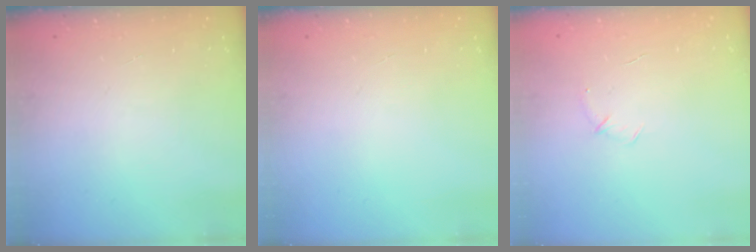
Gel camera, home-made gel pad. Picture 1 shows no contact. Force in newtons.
{"total": 0.0}
{"total": 5.0, "press": 4.9, "slide": 1.3}